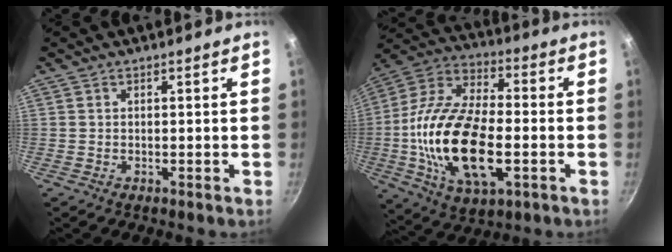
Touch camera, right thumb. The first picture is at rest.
{"total": 23.5, "force": [-3.9, 11.7, 20.0], "torque": [-0.381, 0.023, -0.080]}